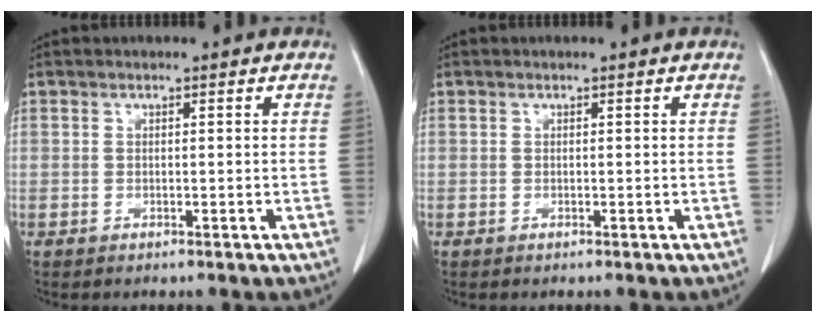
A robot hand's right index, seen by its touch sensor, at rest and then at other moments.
{"total": 0.0}